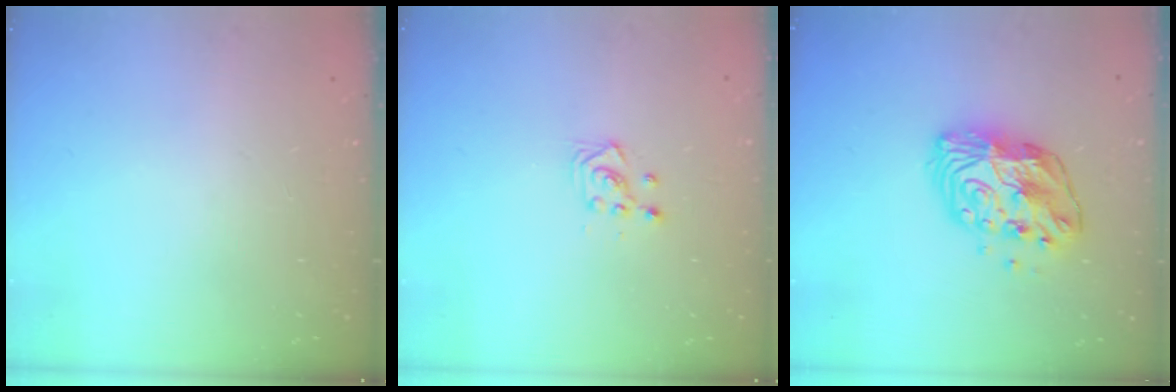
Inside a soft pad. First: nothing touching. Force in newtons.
{"total": 3.0, "press": 3.0, "slide": 0.5}
{"total": 11.9, "press": 11.9, "slide": 0.8}